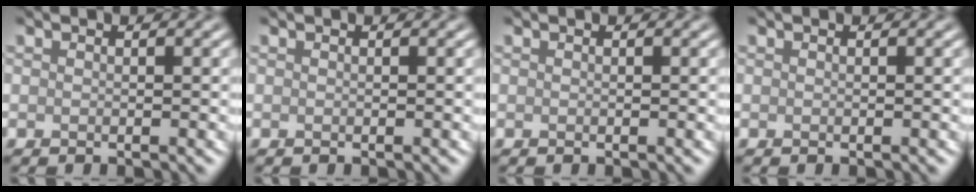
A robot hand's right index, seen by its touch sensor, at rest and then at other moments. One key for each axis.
{"total": 0.0}
{"total": 0.0}
{"total": 0.0}